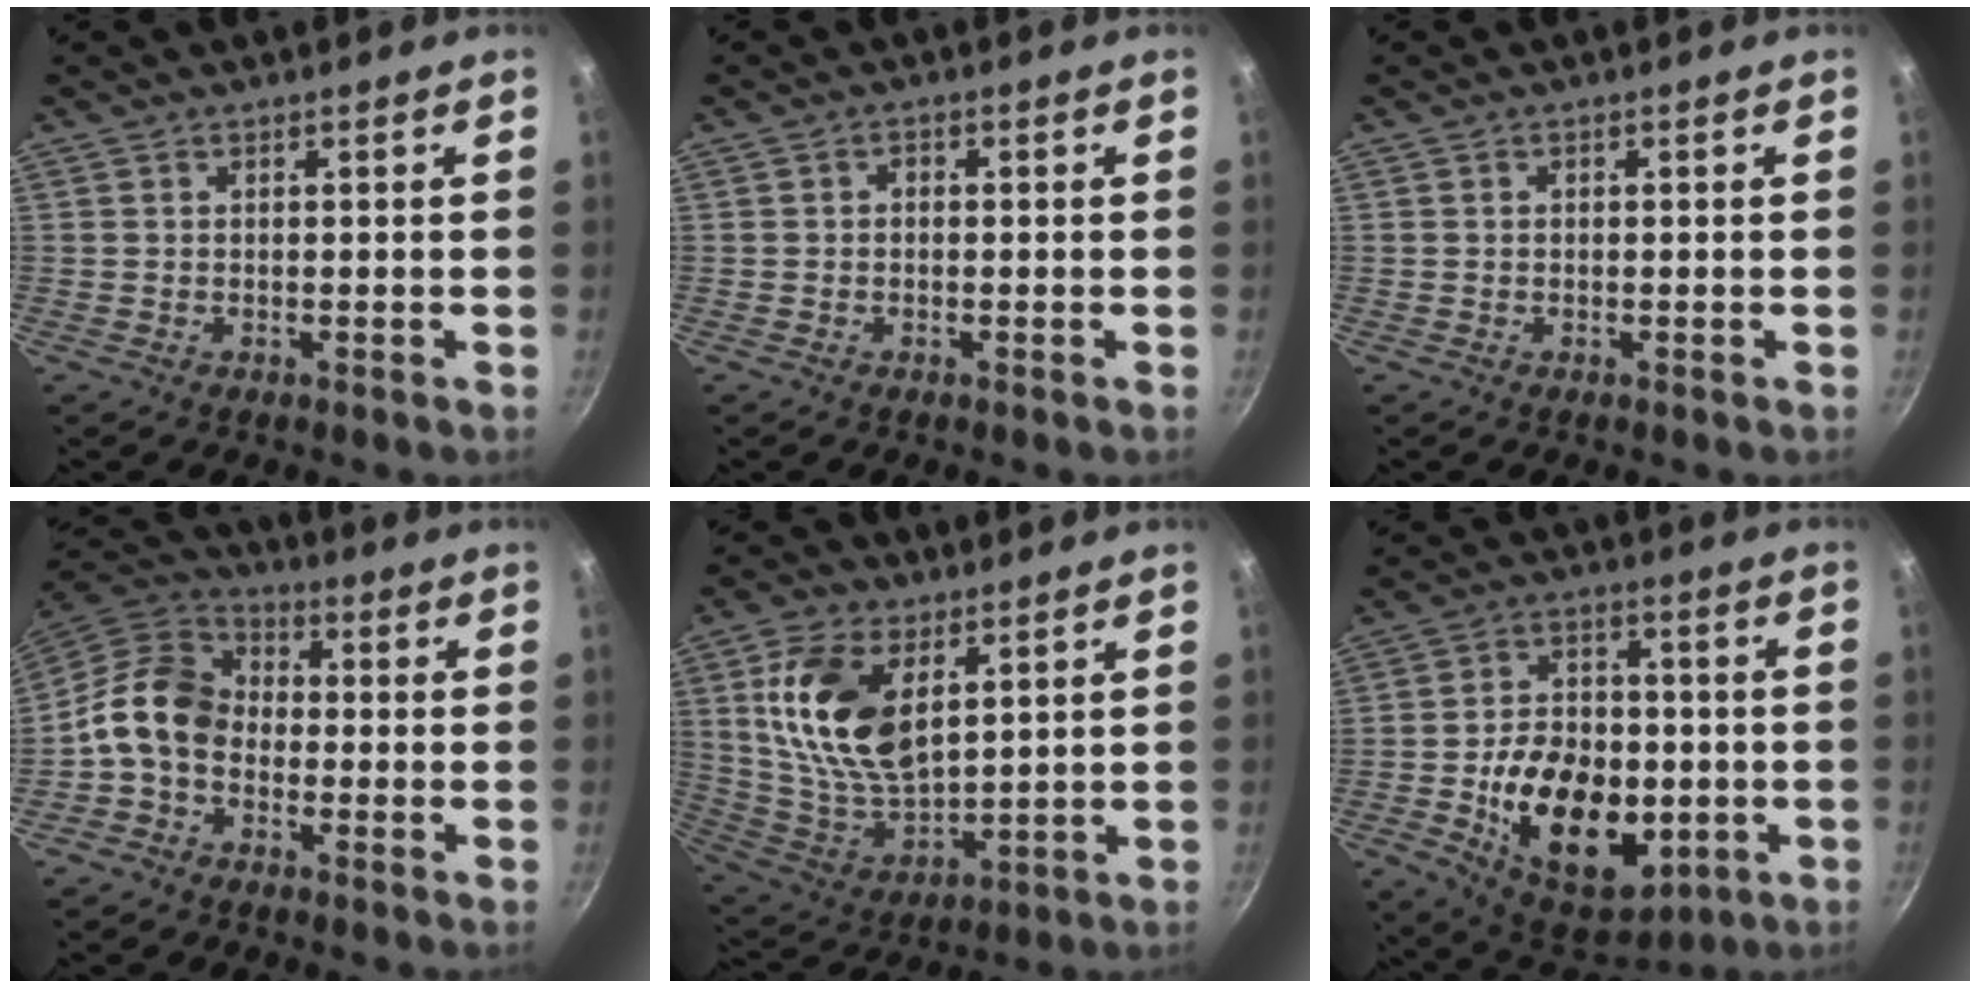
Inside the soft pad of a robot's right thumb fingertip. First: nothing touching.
{"total": 1.2, "force": [-0.1, 1.0, 0.7], "torque": [-0.013, 0.008, -0.002]}
{"total": 0.5, "force": [0.1, 0.5, 0.3], "torque": [-0.004, 0.005, 0.002]}
{"total": 10.7, "force": [-2.3, 8.1, 6.6], "torque": [-0.097, 0.040, -0.069]}
{"total": 17.2, "force": [5.3, 9.8, 13.0], "torque": [-0.232, -0.025, 0.115]}
{"total": 20.8, "force": [-4.3, 13.6, 15.1], "torque": [-0.200, 0.018, -0.055]}